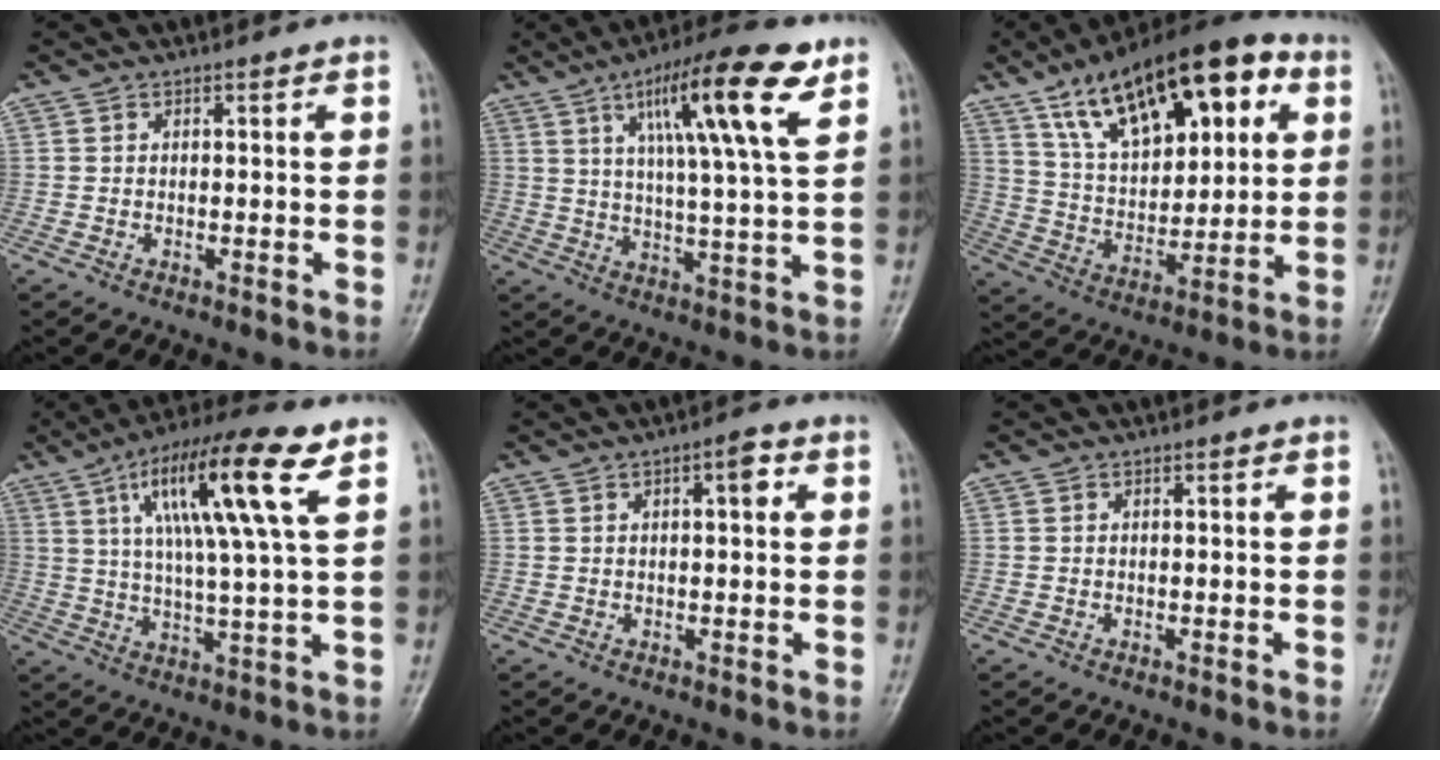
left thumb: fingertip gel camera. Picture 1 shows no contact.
{"total": 16.5, "force": [7.7, 2.5, 14.4], "torque": [-0.231, -0.018, 0.122]}
{"total": 24.0, "force": [10.8, 11.1, 18.3], "torque": [-0.258, -0.013, 0.184]}
{"total": 16.8, "force": [6.9, 2.0, 15.2], "torque": [-0.274, -0.007, 0.114]}
{"total": 3.6, "force": [1.1, 1.3, 3.1], "torque": [-0.039, 0.007, 0.012]}
{"total": 0.0}